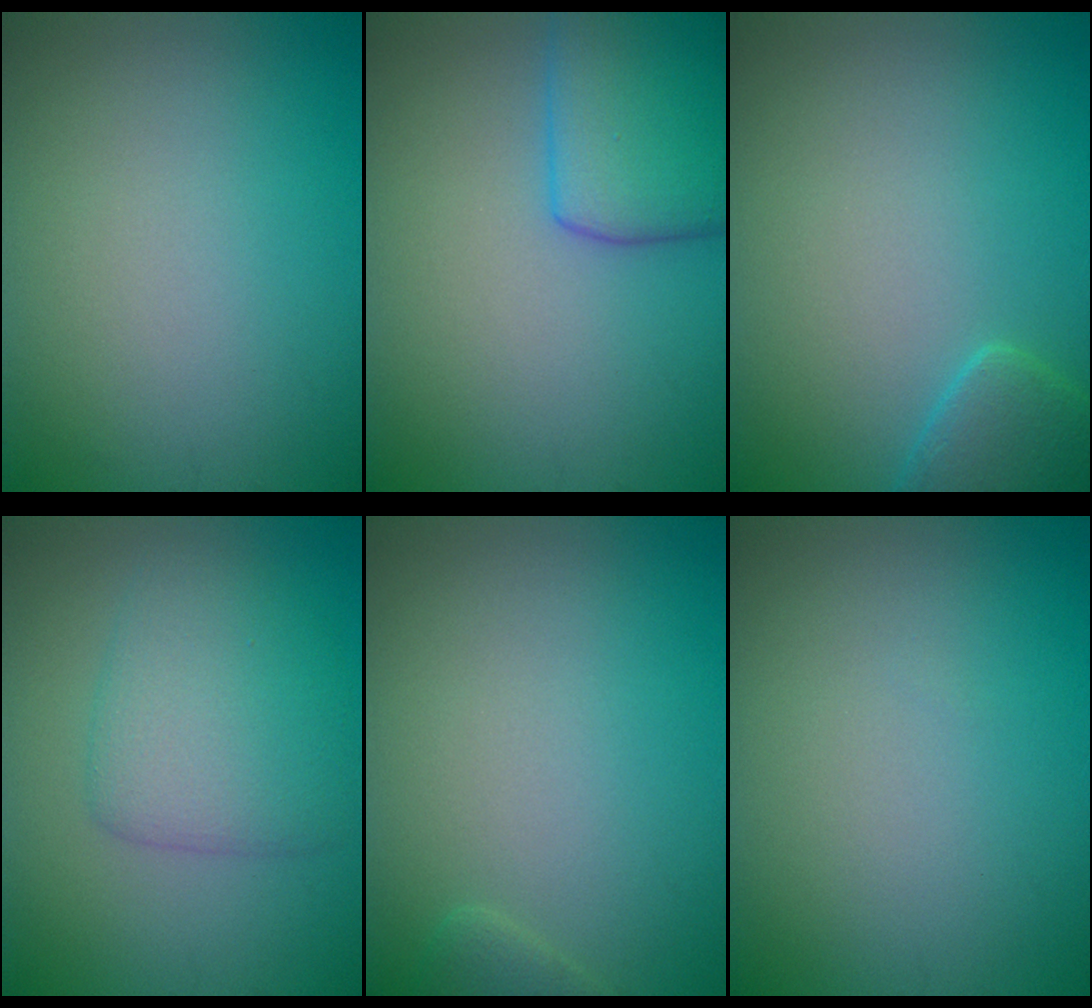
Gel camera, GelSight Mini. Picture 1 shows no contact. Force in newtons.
{"total": 5.9, "press": 5.9, "slide": 0.1}
{"total": 2.4, "press": 2.4, "slide": 0.3}
{"total": 4.5, "press": 4.5, "slide": 0.1}
{"total": 1.1, "press": 1.1, "slide": 0.1}
{"total": 0.0}